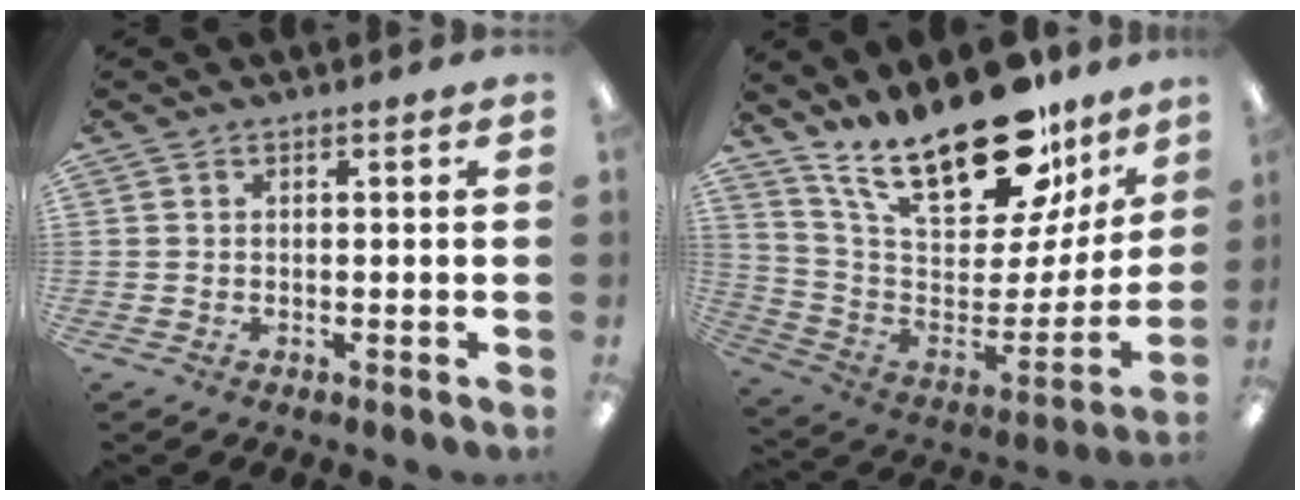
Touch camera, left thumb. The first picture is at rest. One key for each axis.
{"total": 26.4, "fx": 19.7, "fy": 9.2, "fz": 15.0, "tx": -0.241, "ty": -0.131, "tz": 0.339}